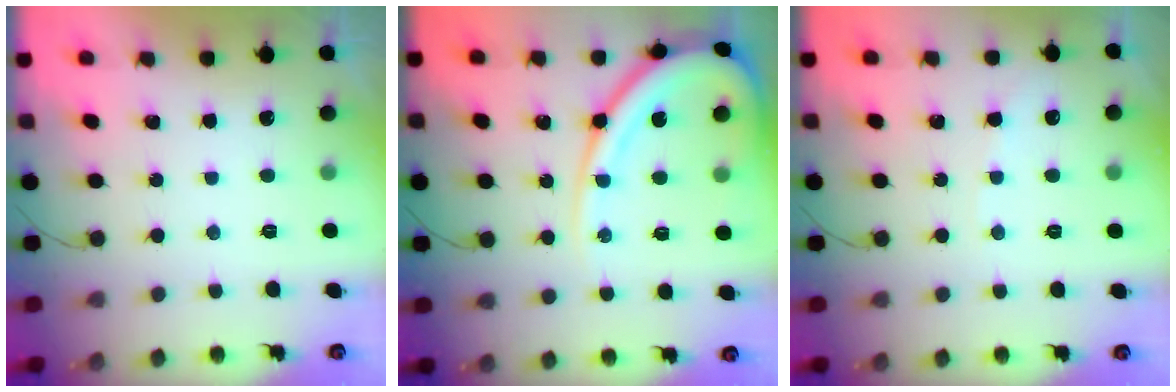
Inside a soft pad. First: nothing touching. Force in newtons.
{"total": 15.0, "press": 14.8, "slide": 1.9}
{"total": 2.7, "press": 2.6, "slide": 0.4}